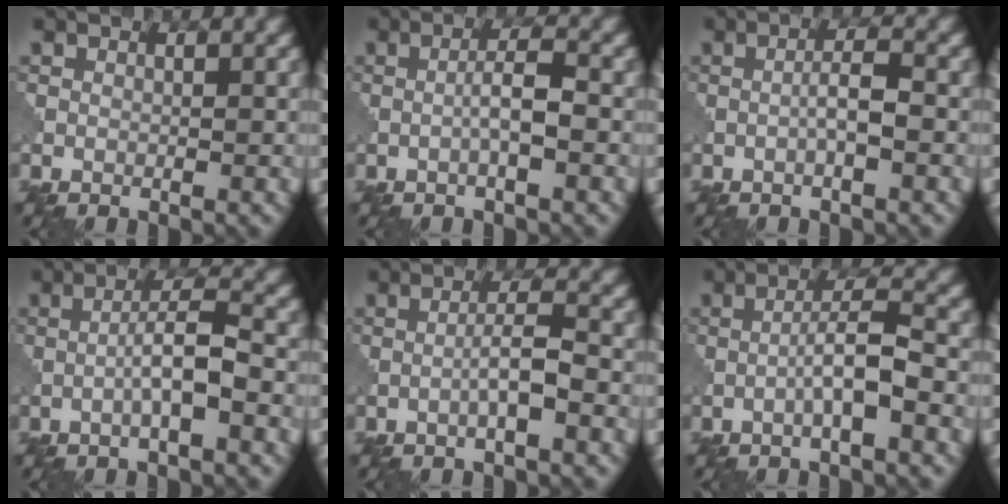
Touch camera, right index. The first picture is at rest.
{"total": 2.7, "force": [-0.6, 0.4, 2.6], "torque": [-0.045, 0.007, -0.014]}
{"total": 2.3, "force": [-0.6, 0.3, 2.2], "torque": [-0.040, 0.006, -0.014]}
{"total": 3.7, "force": [-1.0, 0.5, 3.5], "torque": [-0.060, 0.013, -0.024]}
{"total": 2.7, "force": [-0.9, 0.3, 2.5], "torque": [-0.044, 0.010, -0.018]}
{"total": 3.7, "force": [-1.2, 0.4, 3.5], "torque": [-0.060, 0.014, -0.027]}